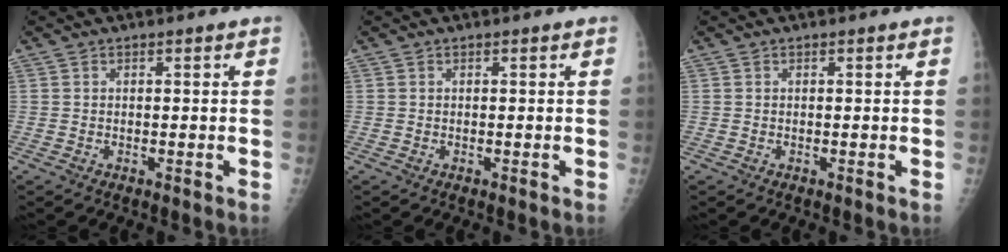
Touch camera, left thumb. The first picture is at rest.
{"total": 0.0}
{"total": 0.0}